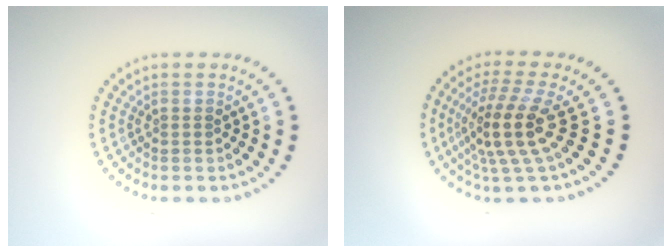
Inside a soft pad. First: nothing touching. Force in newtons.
{"total": 4.6, "press": 3.6, "slide": 2.8}